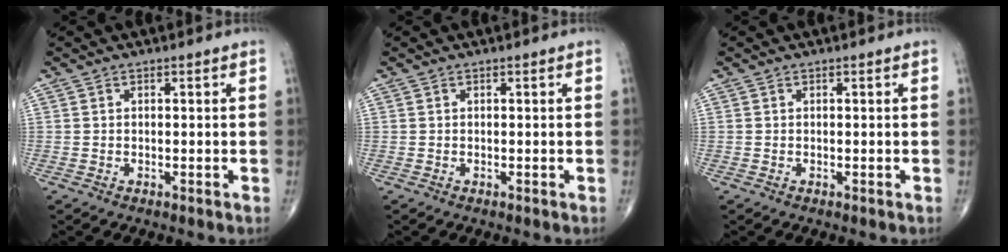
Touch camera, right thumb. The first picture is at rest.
{"total": 0.0}
{"total": 0.0}